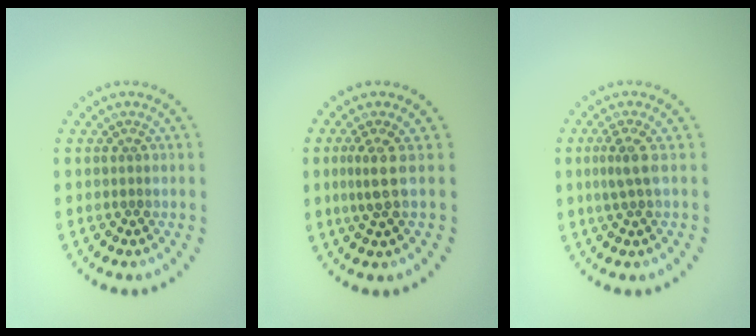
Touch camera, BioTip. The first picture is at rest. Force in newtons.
{"total": 1.9, "press": 1.3, "slide": 1.4}
{"total": 1.8, "press": 1.4, "slide": 1.1}